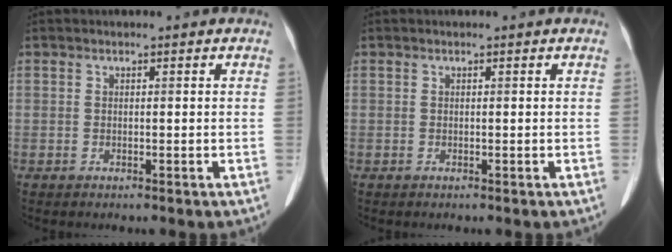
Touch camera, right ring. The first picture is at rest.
{"total": 0.0}